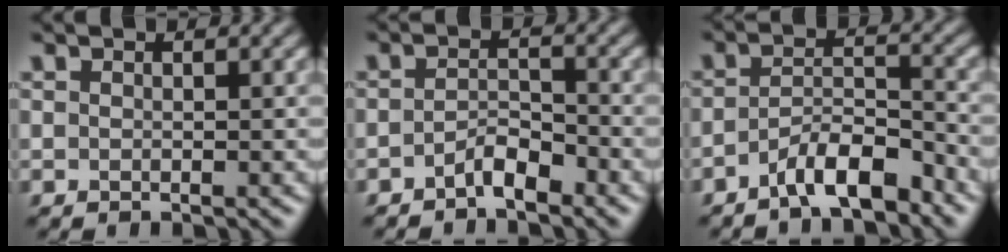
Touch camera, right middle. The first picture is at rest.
{"total": 2.1, "force": [-1.6, 0.6, 1.2], "torque": [-0.023, 0.008, -0.031]}
{"total": 4.6, "force": [-3.2, 1.2, 3.0], "torque": [-0.051, 0.007, -0.059]}